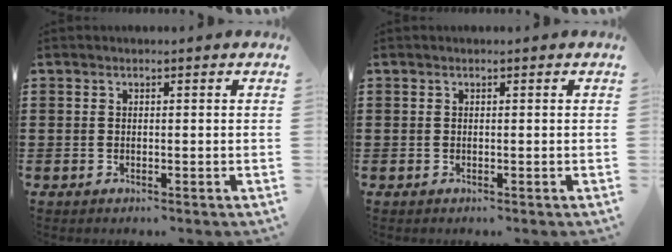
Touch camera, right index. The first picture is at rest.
{"total": 0.0}